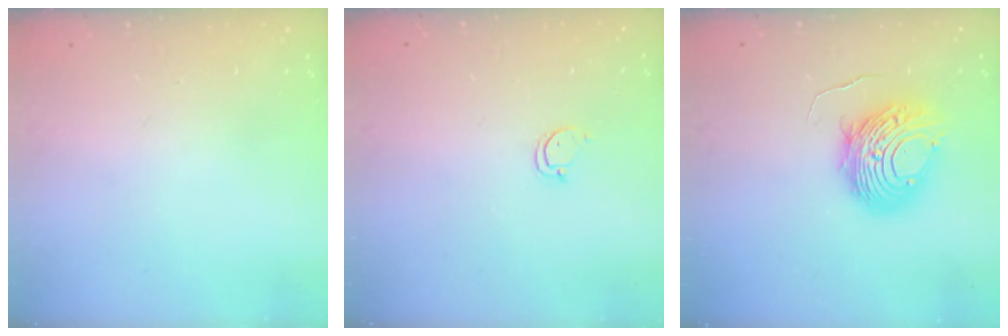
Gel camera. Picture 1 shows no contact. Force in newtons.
{"total": 2.5, "press": 2.5, "slide": 0.3}
{"total": 11.8, "press": 11.7, "slide": 1.0}